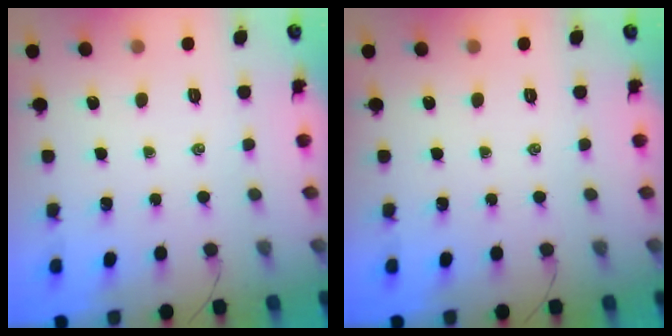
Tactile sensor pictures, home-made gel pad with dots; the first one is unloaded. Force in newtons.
{"total": 0.0}